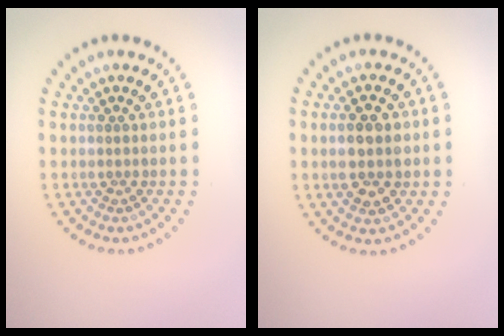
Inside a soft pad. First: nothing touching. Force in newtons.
{"total": 3.7, "press": 3.7, "slide": 0.1}